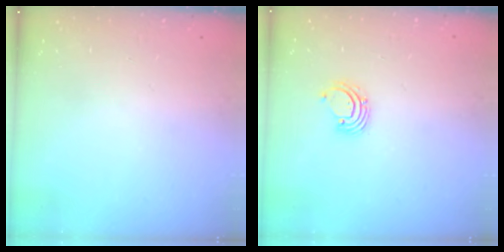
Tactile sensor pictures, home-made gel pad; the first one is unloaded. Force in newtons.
{"total": 2.3, "press": 2.3, "slide": 0.2}